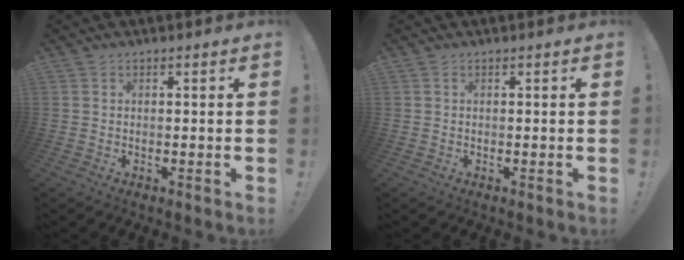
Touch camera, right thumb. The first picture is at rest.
{"total": 0.0}